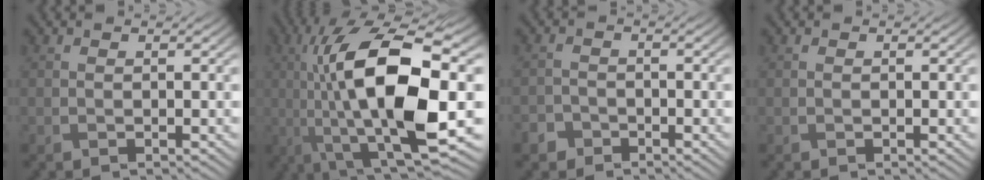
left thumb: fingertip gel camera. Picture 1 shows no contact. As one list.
[{"total": 18.1, "force": [-0.3, 6.0, 17.0], "torque": [-0.309, 0.019, -0.007]}, {"total": 2.3, "force": [-1.8, 1.4, 0.4], "torque": [-0.007, -0.003, -0.041]}, {"total": 0.0}]